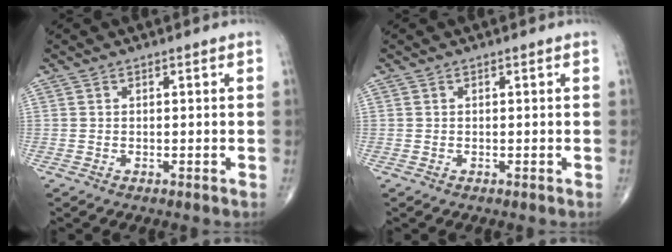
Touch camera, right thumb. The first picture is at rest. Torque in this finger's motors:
{"motor_torque": [0.02, 0.03, 0.00, 0.00, 0.01]}